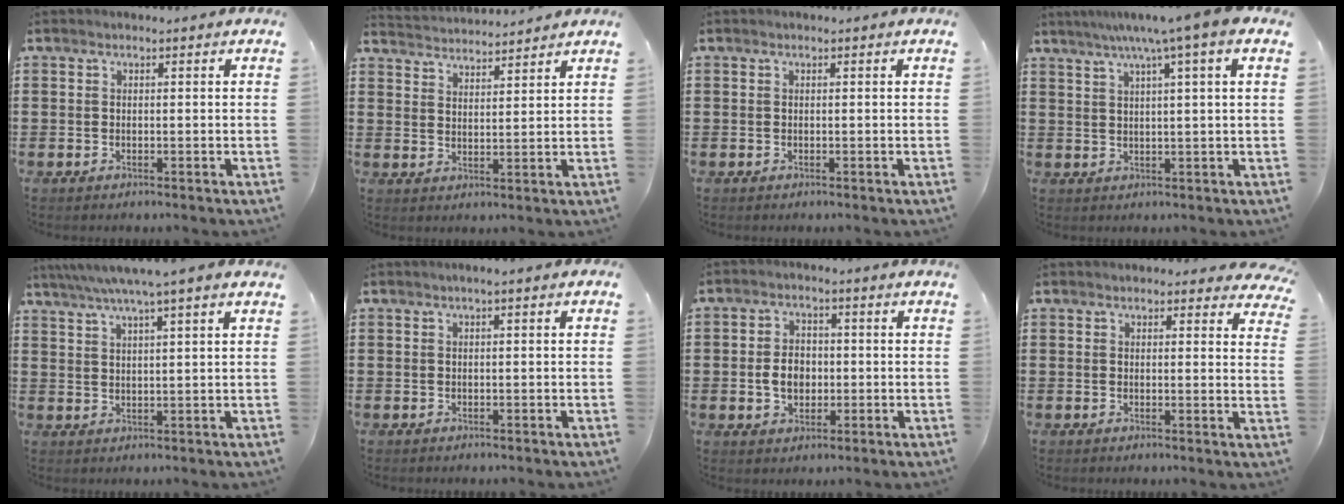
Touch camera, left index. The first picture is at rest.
{"total": 3.1, "force": [3.1, -0.2, -0.5], "torque": [-0.004, -0.018, 0.054]}
{"total": 0.0}
{"total": 5.9, "force": [3.5, -0.9, 4.6], "torque": [-0.100, -0.005, 0.055]}
{"total": 4.5, "force": [3.4, -0.5, 2.9], "torque": [-0.067, -0.010, 0.058]}
{"total": 0.8, "force": [0.1, 0.0, 0.8], "torque": [-0.013, -0.003, 0.003]}
{"total": 4.7, "force": [-0.5, 3.3, 3.3], "torque": [-0.066, 0.003, -0.014]}
{"total": 2.5, "force": [2.4, 0.5, 0.6], "torque": [-0.012, -0.007, 0.044]}